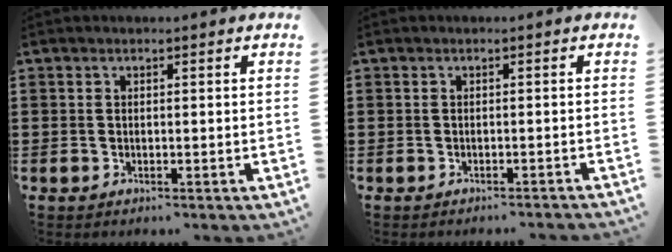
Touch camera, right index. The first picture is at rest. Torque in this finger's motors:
{"motor_torque": [0.14, -0.12, -0.10, -0.01]}